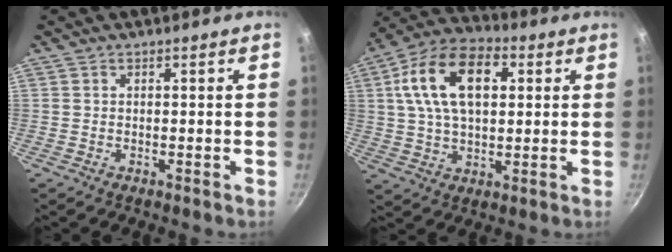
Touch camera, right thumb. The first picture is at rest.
{"total": 17.0, "force": [4.3, 10.1, 13.0], "torque": [-0.211, 0.014, 0.061]}